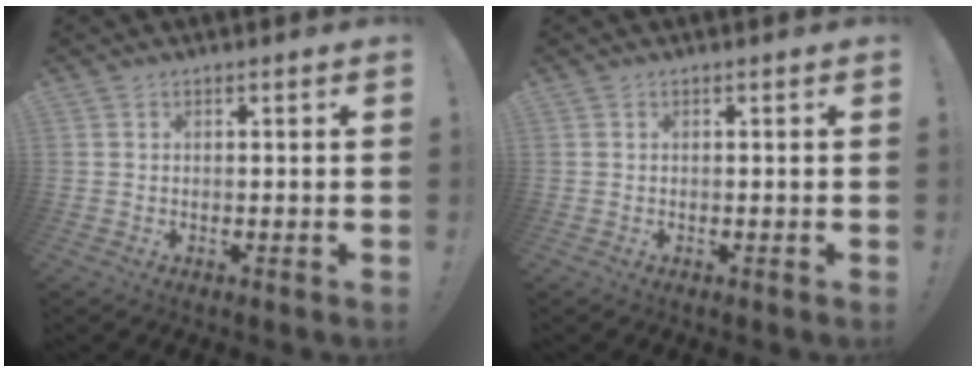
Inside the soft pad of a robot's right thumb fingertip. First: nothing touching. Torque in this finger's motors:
{"motor_torque": [-0.03, -0.09, 0.18, -0.20, -0.02]}